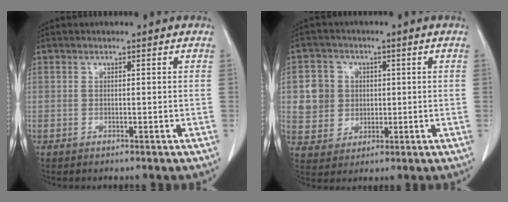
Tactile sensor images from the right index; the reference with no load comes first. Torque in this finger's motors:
{"motor_torque": [0.50, 0.20, 0.16, 0.05]}